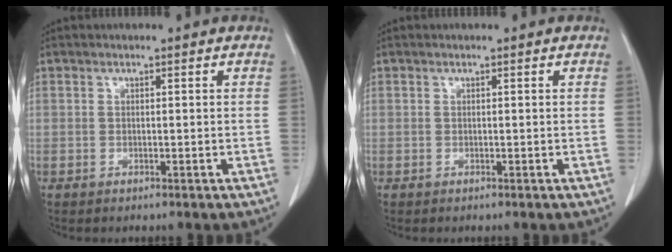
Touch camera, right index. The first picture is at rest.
{"total": 0.0}